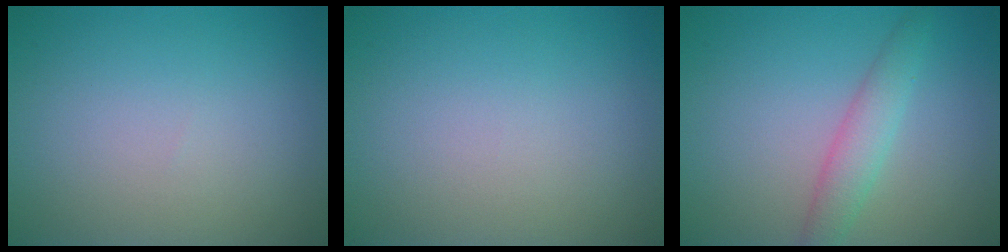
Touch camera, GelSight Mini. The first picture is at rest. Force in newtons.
{"total": 0.0}
{"total": 2.7, "press": 2.7, "slide": 0.0}